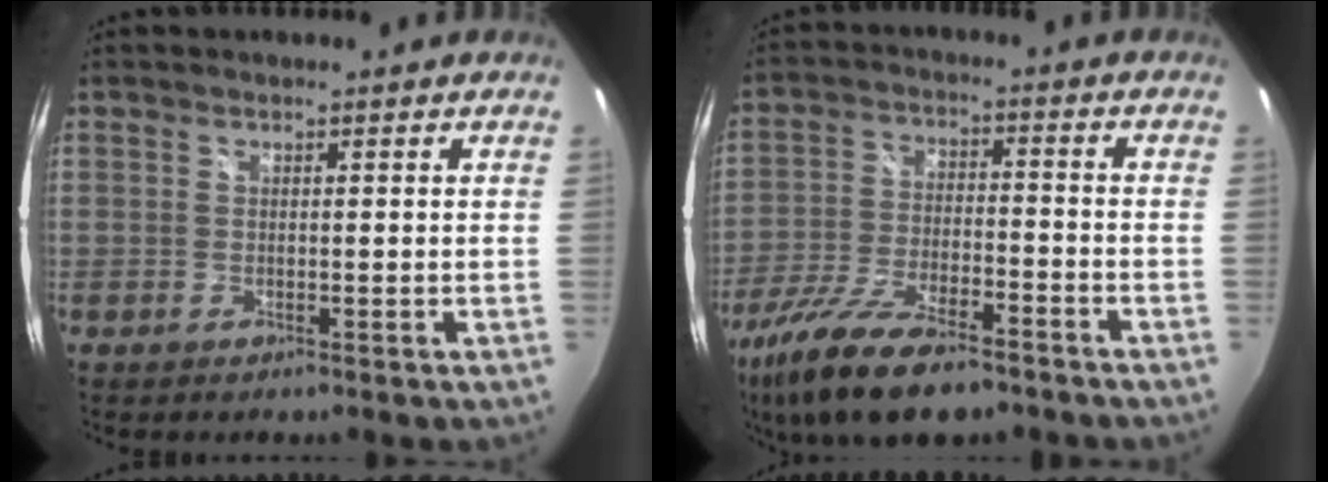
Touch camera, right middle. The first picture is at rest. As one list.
[{"total": 17.0, "force": [-12.6, 5.1, 10.1], "torque": [-0.213, -0.042, -0.224]}]